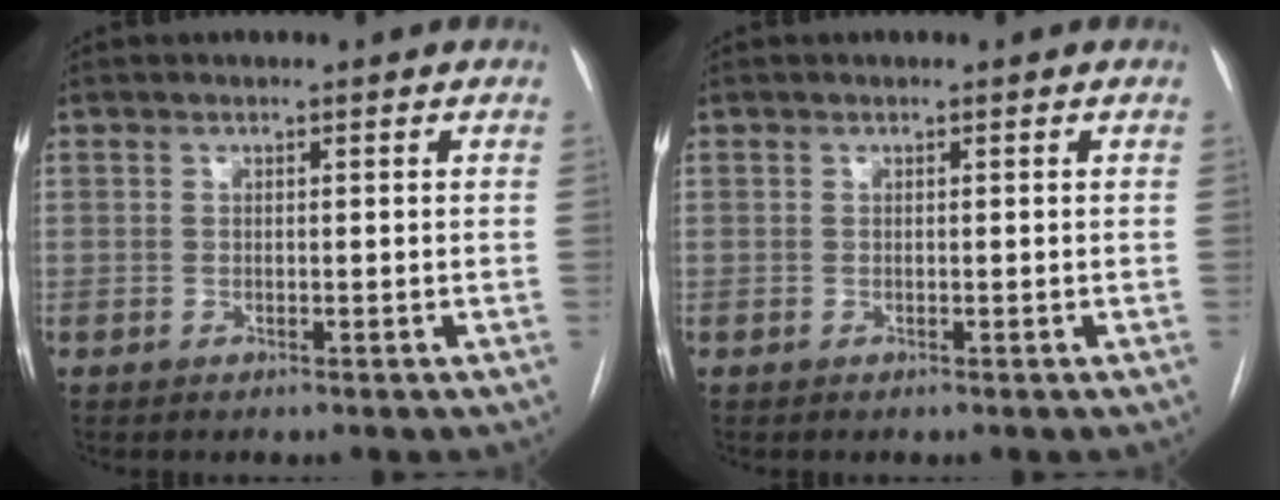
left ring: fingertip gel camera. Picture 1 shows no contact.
{"total": 0.0}